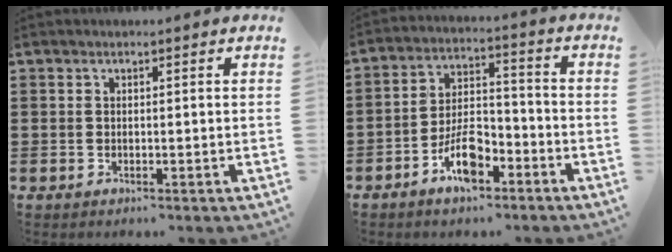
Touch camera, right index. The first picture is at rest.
{"total": 8.0, "force": [-4.7, 3.4, 5.5], "torque": [-0.111, 0.009, -0.086]}